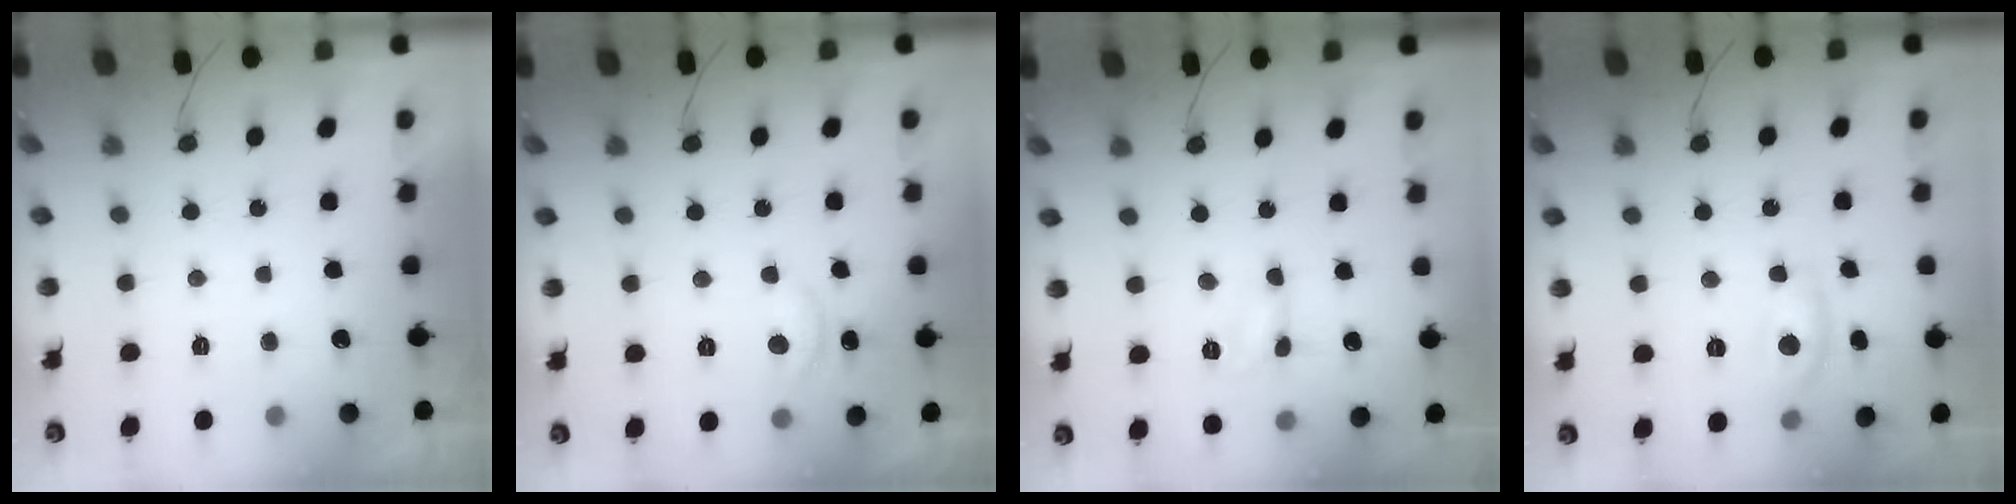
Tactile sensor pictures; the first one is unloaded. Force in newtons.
{"total": 7.2, "press": 7.1, "slide": 0.8}
{"total": 2.7, "press": 2.7, "slide": 0.2}
{"total": 9.2, "press": 9.2, "slide": 0.5}